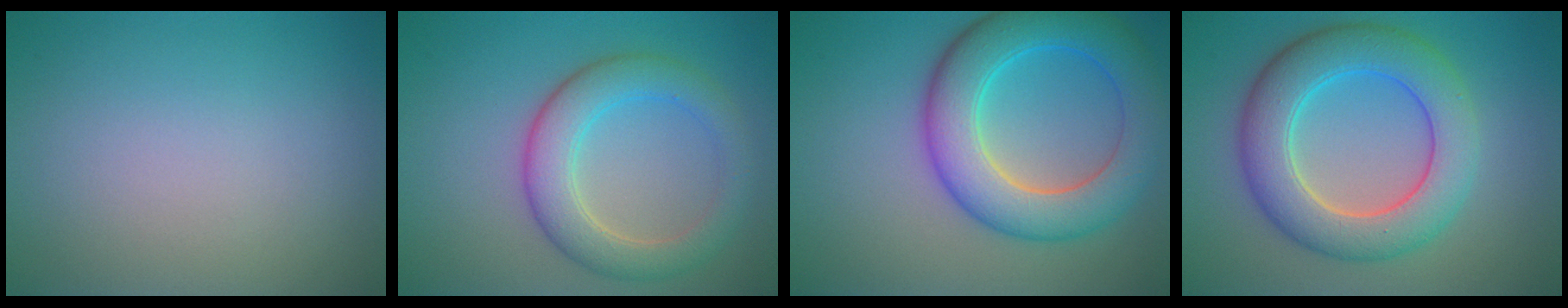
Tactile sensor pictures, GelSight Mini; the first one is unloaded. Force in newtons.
{"total": 5.0, "press": 5.0, "slide": 0.1}
{"total": 8.2, "press": 8.2, "slide": 0.3}
{"total": 7.9, "press": 7.8, "slide": 0.2}